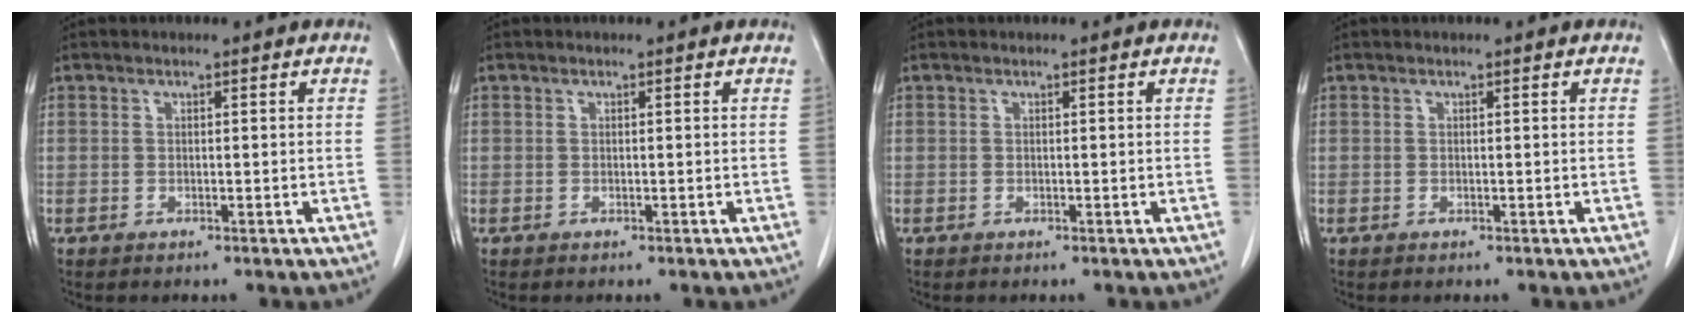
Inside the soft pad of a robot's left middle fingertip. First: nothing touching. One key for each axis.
{"total": 0.0}
{"total": 0.0}
{"total": 0.0}